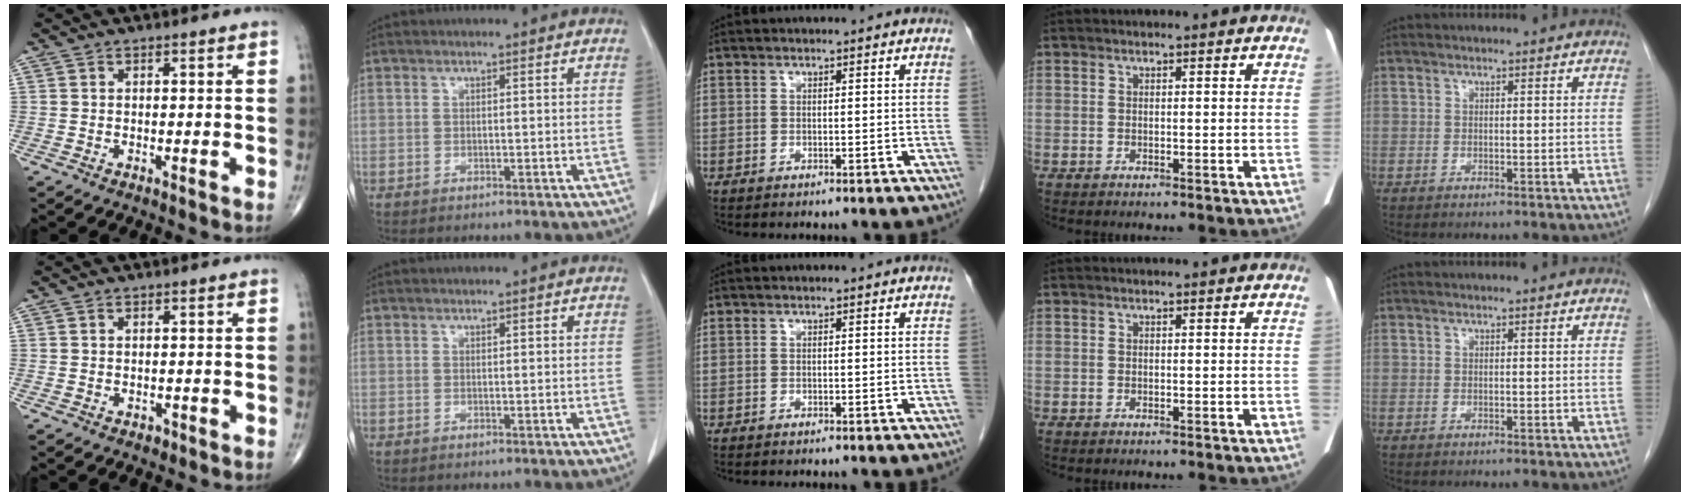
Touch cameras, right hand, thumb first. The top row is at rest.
{"thumb": {"total": 0.8, "force": [-0.4, 0.7, 0.3], "torque": [-0.001, 0.001, -0.006]}}